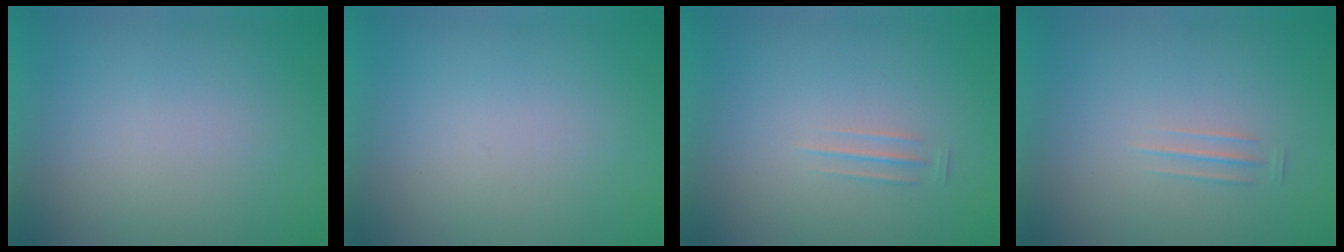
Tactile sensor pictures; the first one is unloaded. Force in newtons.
{"total": 0.0}
{"total": 1.6}
{"total": 1.4}